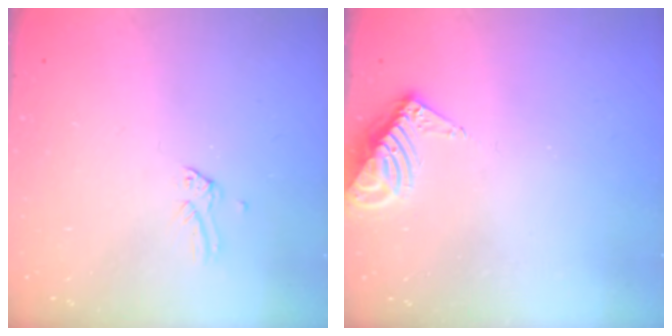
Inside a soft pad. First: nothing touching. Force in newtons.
{"total": 8.5, "press": 8.5, "slide": 0.7}